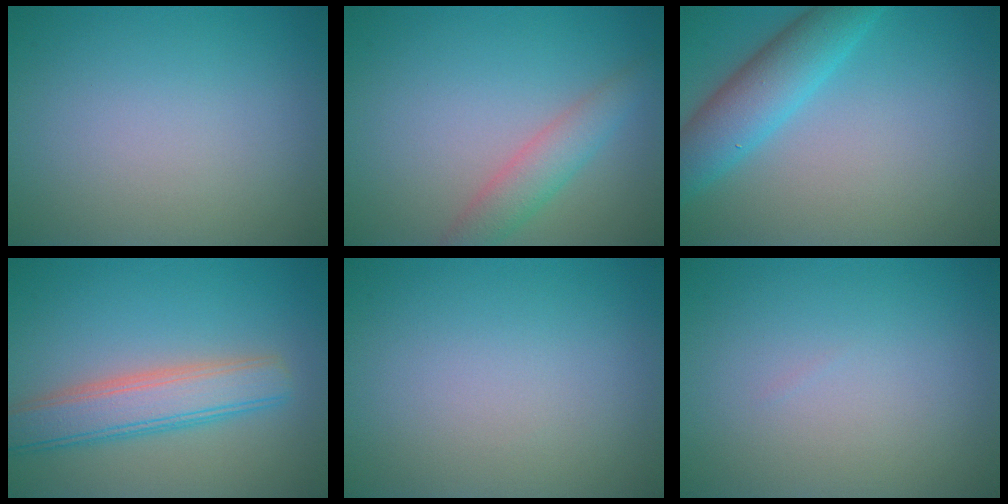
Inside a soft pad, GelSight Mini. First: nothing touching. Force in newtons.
{"total": 2.9, "press": 2.9, "slide": 0.1}
{"total": 5.3, "press": 5.3, "slide": 0.2}
{"total": 5.0, "press": 5.0, "slide": 0.2}
{"total": 0.0}
{"total": 0.0}